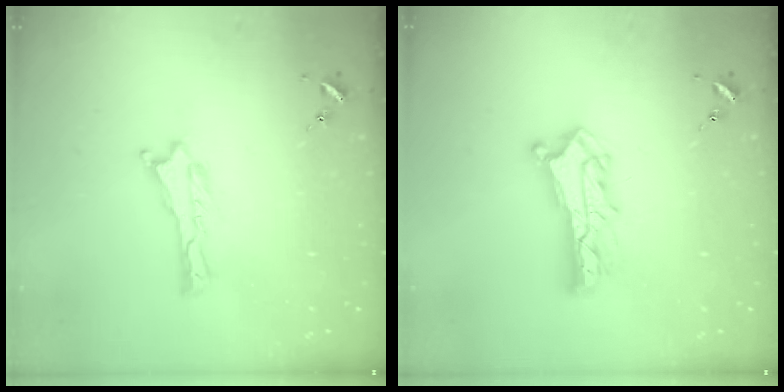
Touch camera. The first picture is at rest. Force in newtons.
{"total": 5.8, "press": 5.8, "slide": 0.4}